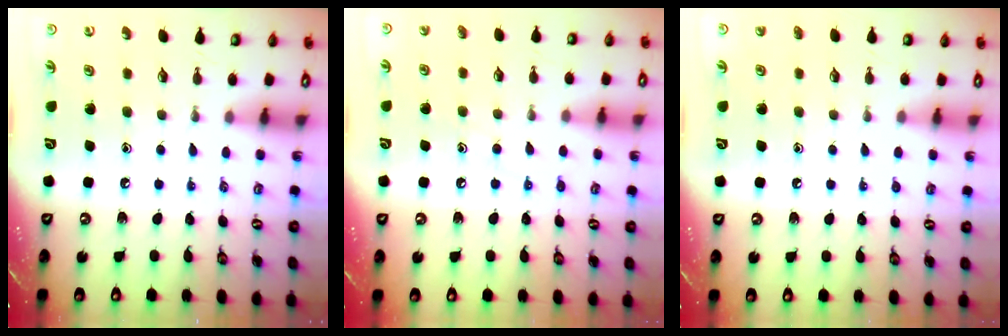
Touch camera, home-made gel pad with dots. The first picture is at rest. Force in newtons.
{"total": 6.5, "press": 6.4, "slide": 0.7}
{"total": 0.8, "press": 0.8, "slide": 0.1}